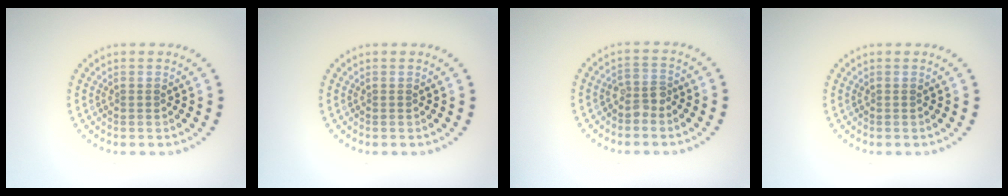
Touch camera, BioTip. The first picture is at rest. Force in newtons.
{"total": 0.0}
{"total": 1.7, "press": 1.5, "slide": 0.9}
{"total": 0.0}